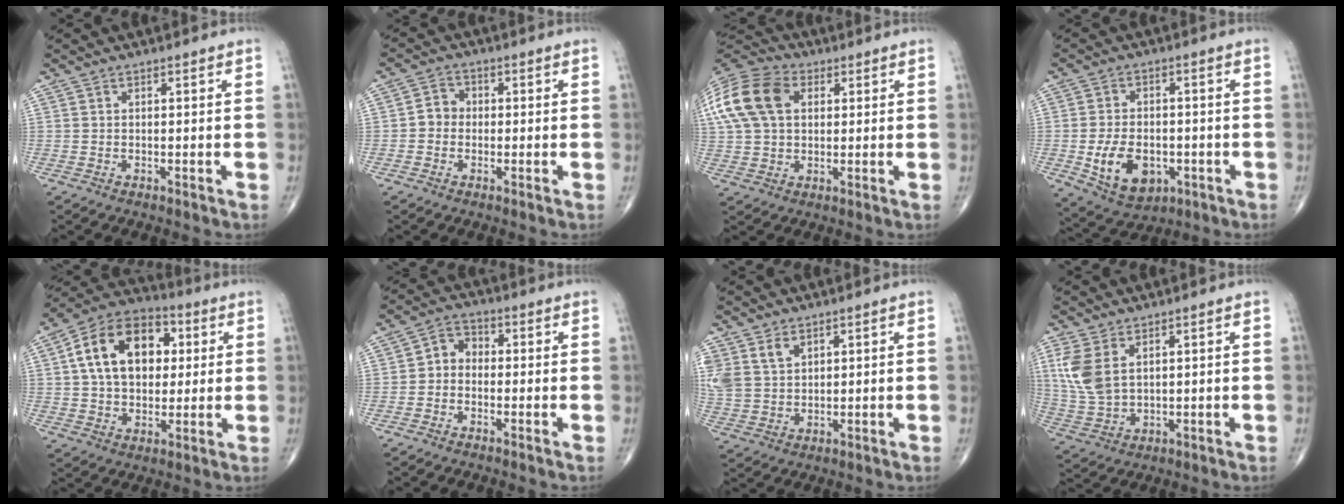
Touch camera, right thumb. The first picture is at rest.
{"total": 3.5, "force": [-0.5, 3.1, 1.5], "torque": [-0.009, 0.013, -0.018]}
{"total": 20.1, "force": [5.7, 14.0, 13.2], "torque": [-0.306, 0.041, 0.103]}
{"total": 10.9, "force": [-2.7, 7.4, 7.5], "torque": [-0.109, 0.007, -0.031]}
{"total": 17.7, "force": [3.8, 11.9, 12.6], "torque": [-0.180, 0.013, 0.059]}
{"total": 4.4, "force": [-0.7, 3.7, 2.4], "torque": [-0.020, 0.020, -0.029]}
{"total": 8.0, "force": [3.9, 5.6, 4.2], "torque": [-0.080, -0.005, 0.092]}
{"total": 8.5, "force": [3.1, 5.0, 6.2], "torque": [-0.140, -0.007, 0.073]}